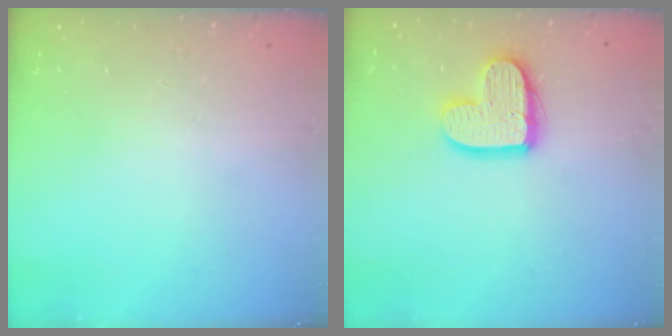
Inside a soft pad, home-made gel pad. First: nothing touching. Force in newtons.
{"total": 12.6, "press": 12.6, "slide": 0.9}